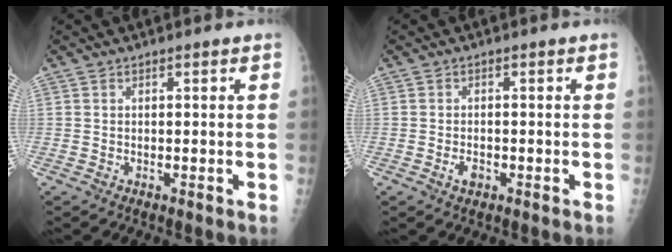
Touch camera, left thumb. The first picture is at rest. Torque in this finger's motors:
{"motor_torque": [-0.47, 0.42, 0.13, 0.03, 0.01]}